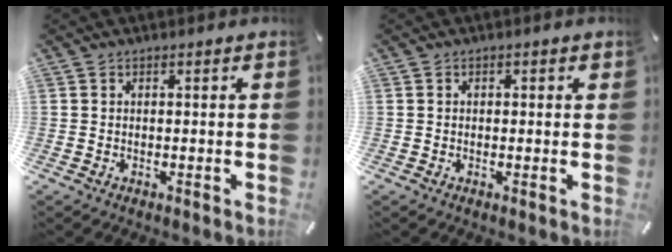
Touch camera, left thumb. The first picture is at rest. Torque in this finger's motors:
{"motor_torque": [-0.06, -0.33, 0.00, 0.16, -0.01]}